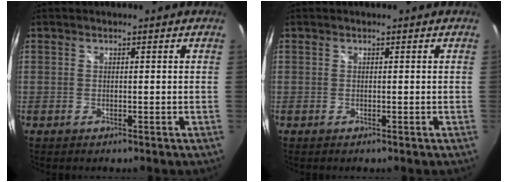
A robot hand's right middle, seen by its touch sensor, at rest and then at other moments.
{"total": 0.0}